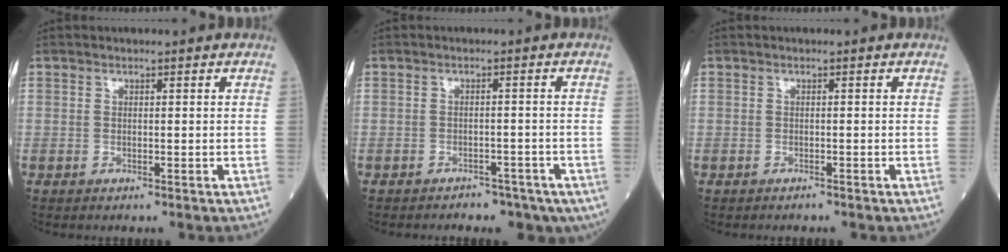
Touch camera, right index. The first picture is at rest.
{"total": 7.0, "force": [-5.4, 3.8, 2.1], "torque": [-0.021, 0.007, -0.060]}
{"total": 0.6, "force": [-0.6, 0.1, 0.1], "torque": [-0.009, -0.001, -0.009]}